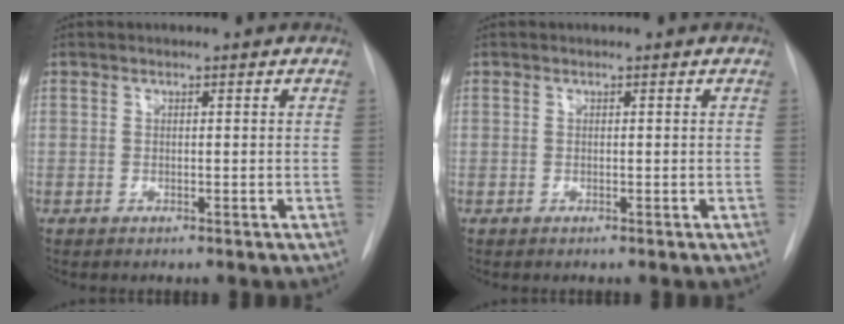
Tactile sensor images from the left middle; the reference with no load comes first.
{"total": 0.0}